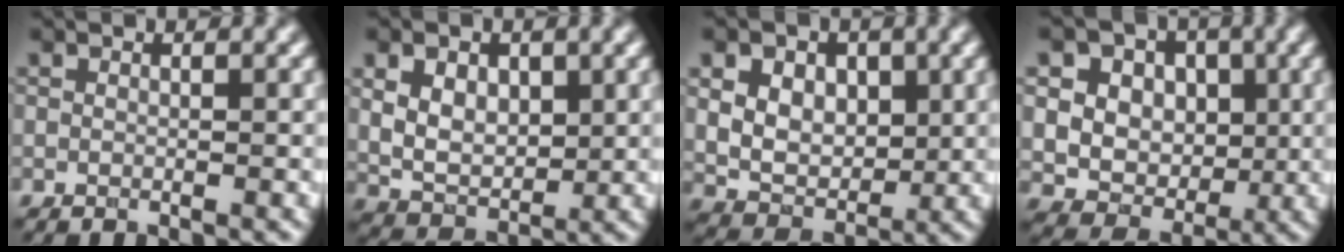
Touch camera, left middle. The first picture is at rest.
{"total": 4.9, "force": [1.3, 3.4, 3.4], "torque": [-0.061, -0.004, 0.025]}
{"total": 8.1, "force": [2.7, 6.1, 4.7], "torque": [-0.084, 0.020, 0.039]}
{"total": 11.6, "force": [3.6, 9.8, 5.0], "torque": [-0.105, 0.017, 0.061]}